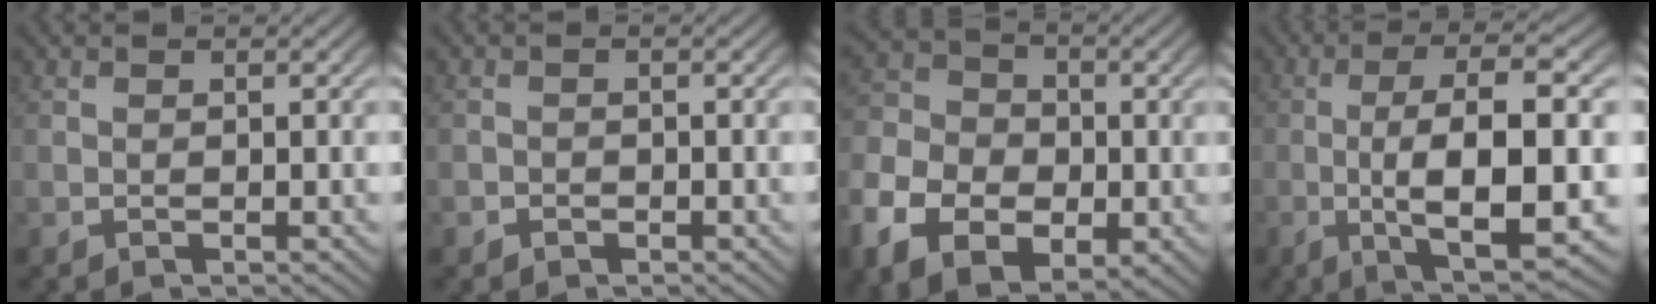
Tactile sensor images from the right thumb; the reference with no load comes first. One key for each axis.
{"total": 1.0, "fx": -0.6, "fy": 0.8, "fz": 0.1, "tx": 0.001, "ty": -0.003, "tz": -0.013}
{"total": 11.3, "fx": -2.1, "fy": 8.7, "fz": 6.9, "tx": -0.144, "ty": -0.032, "tz": -0.025}
{"total": 10.1, "fx": -1.2, "fy": 3.6, "fz": 9.4, "tx": -0.184, "ty": -0.026, "tz": -0.005}